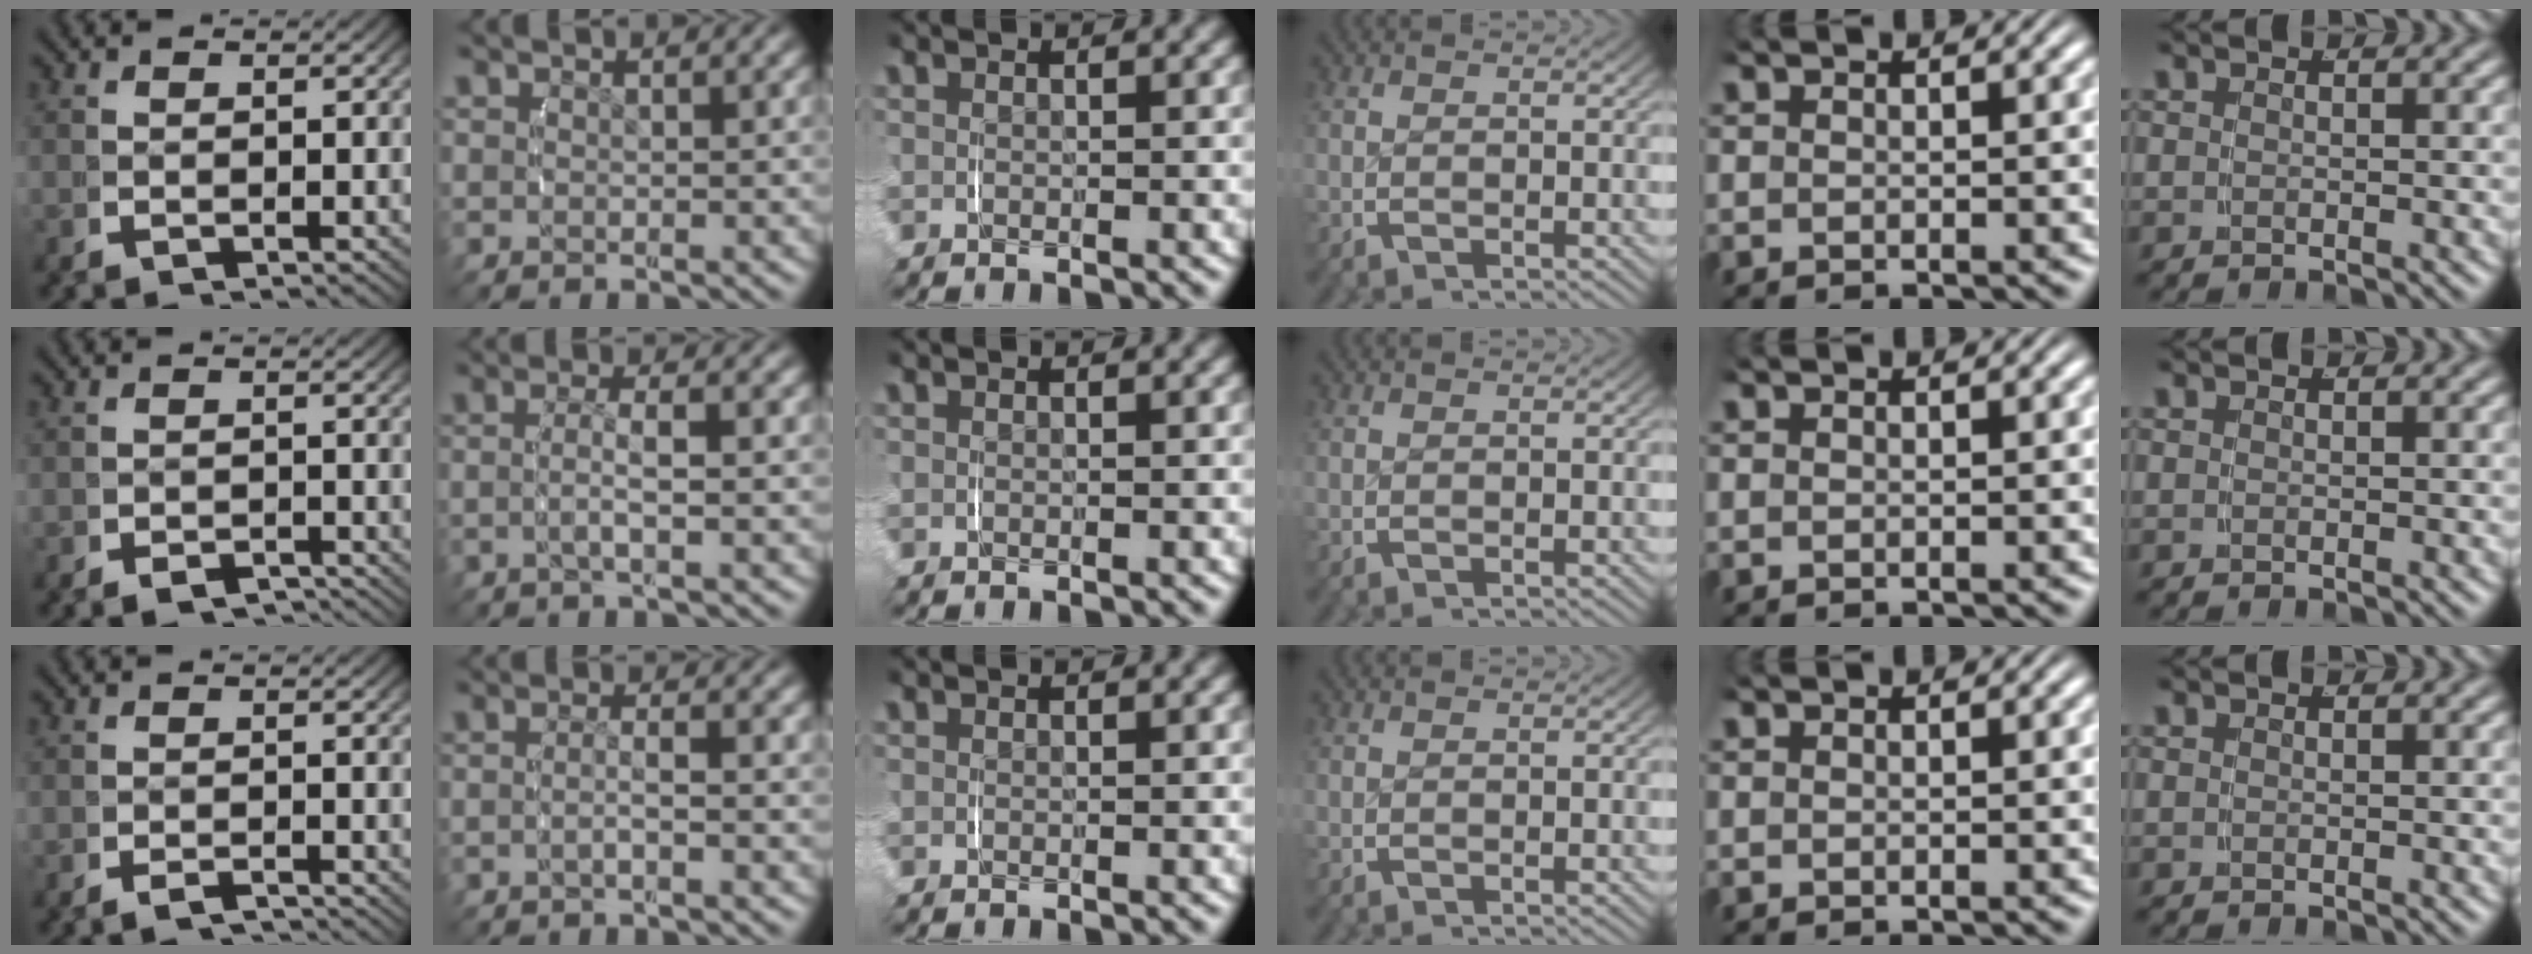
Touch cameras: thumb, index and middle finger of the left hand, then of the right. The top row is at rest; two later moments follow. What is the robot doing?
{"motion": "lift_and_place", "object": "toothpaste"}